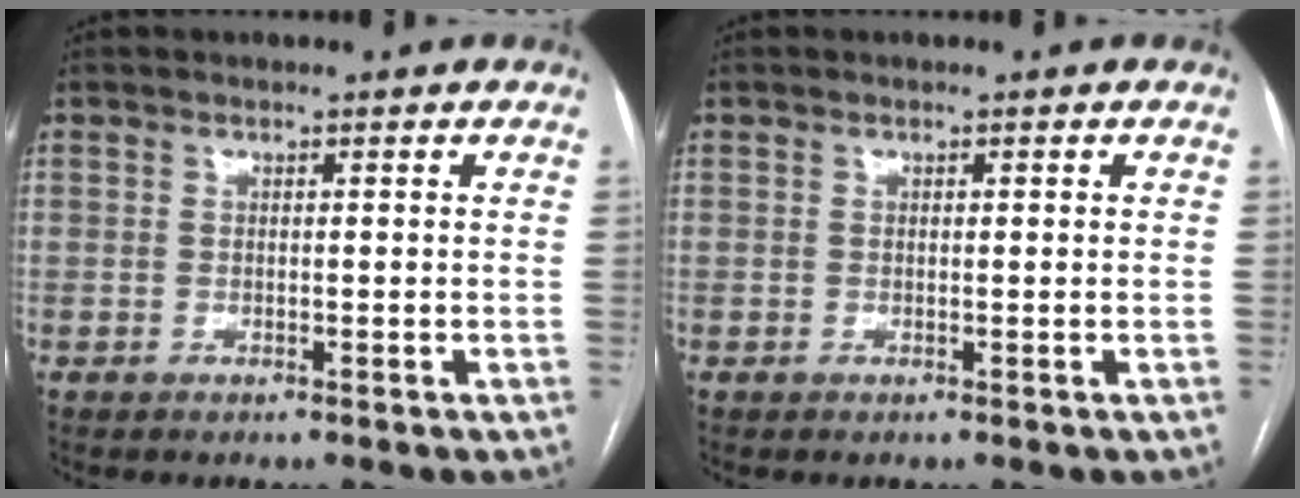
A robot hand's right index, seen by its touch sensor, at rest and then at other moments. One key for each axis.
{"total": 0.0}